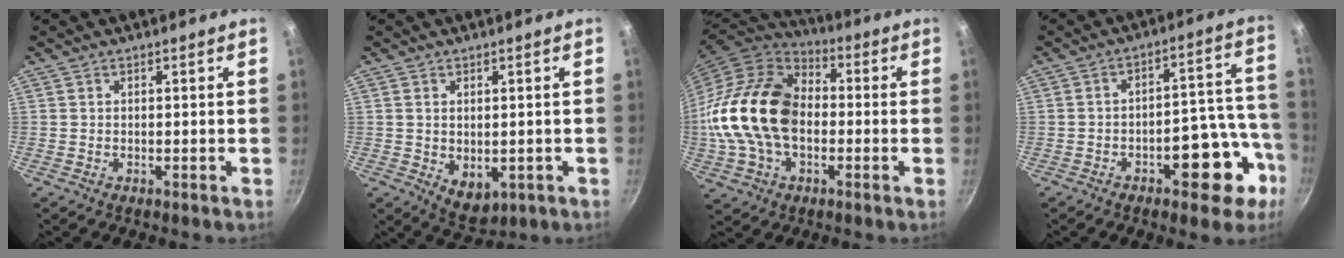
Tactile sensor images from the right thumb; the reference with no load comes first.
{"total": 5.6, "force": [-0.4, 3.7, 4.1], "torque": [-0.056, -0.012, 0.005]}
{"total": 21.8, "force": [-1.3, 15.1, 15.6], "torque": [-0.281, 0.035, -0.031]}
{"total": 13.2, "force": [-5.8, 6.4, 10.0], "torque": [-0.085, 0.068, -0.070]}